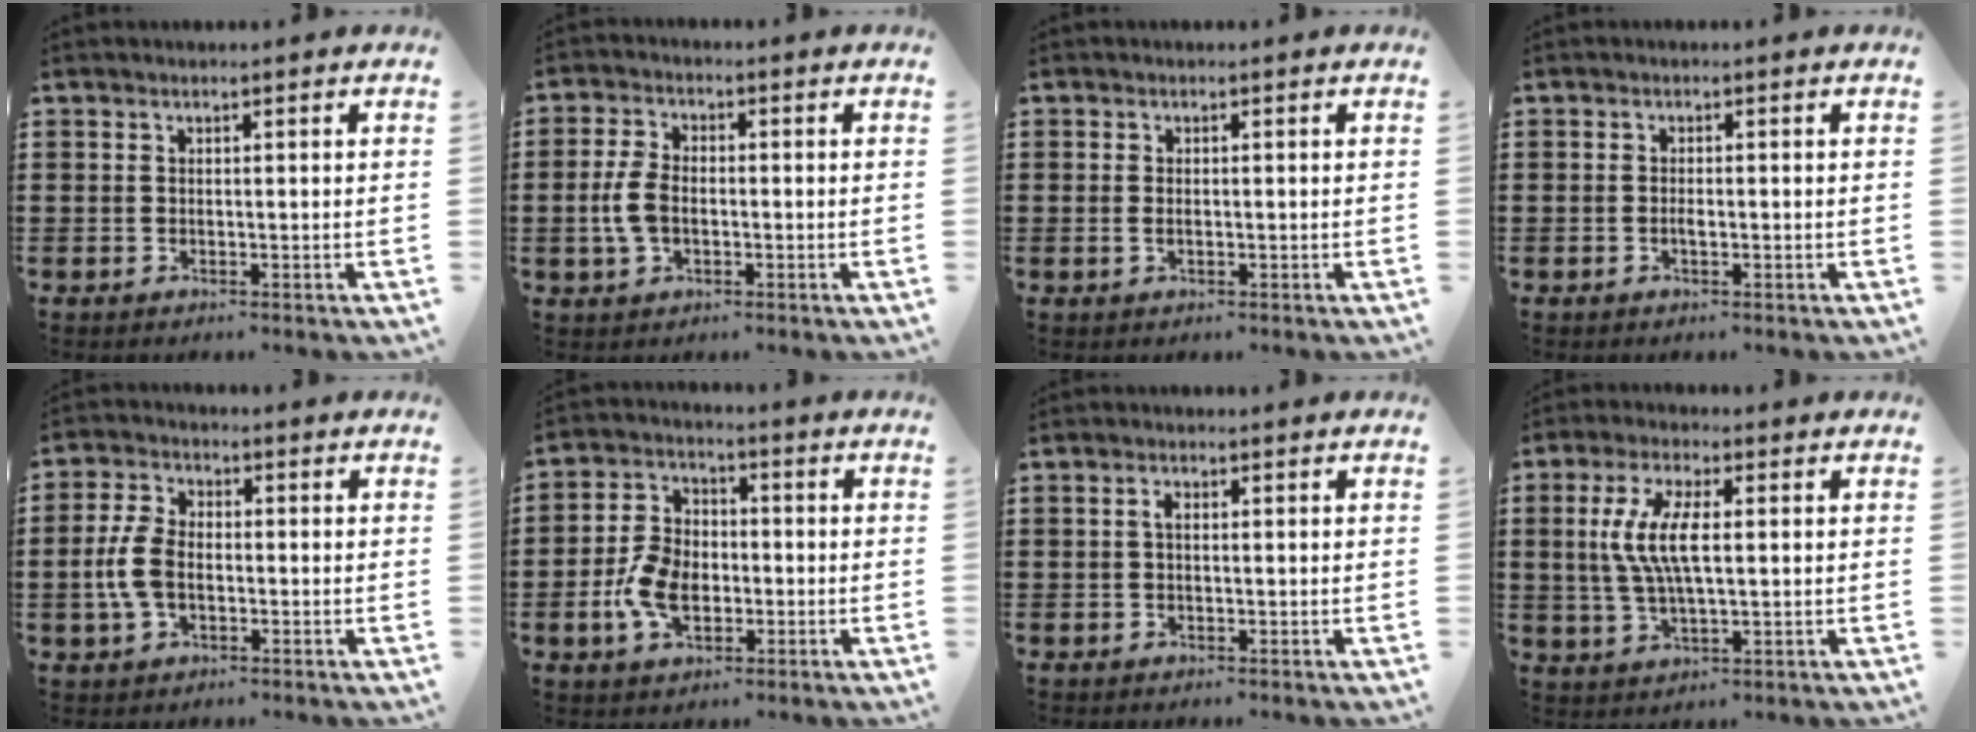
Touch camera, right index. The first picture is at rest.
{"total": 5.1, "force": [-0.8, 2.9, 4.0], "torque": [-0.105, -0.005, -0.022]}
{"total": 0.9, "force": [-0.2, 0.4, 0.8], "torque": [-0.017, 0.001, -0.004]}
{"total": 1.1, "force": [-0.4, 0.4, 1.0], "torque": [-0.020, -0.002, -0.006]}
{"total": 6.0, "force": [-1.1, 3.5, 4.7], "torque": [-0.130, -0.008, -0.030]}
{"total": 7.7, "force": [-1.9, 5.0, 5.6], "torque": [-0.133, 0.006, -0.041]}
{"total": 1.2, "force": [0.1, 0.5, 1.1], "torque": [-0.022, 0.003, 0.000]}
{"total": 8.0, "force": [0.8, 2.8, 7.5], "torque": [-0.170, 0.000, 0.005]}